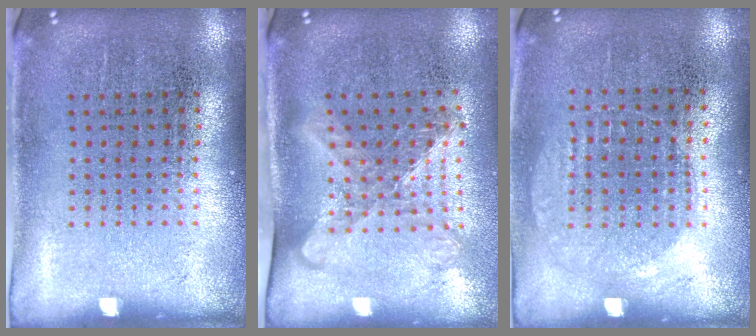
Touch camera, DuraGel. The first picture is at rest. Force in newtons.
{"total": 1.6, "press": 1.2, "slide": 1.0}
{"total": 0.9, "press": 0.8, "slide": 0.3}